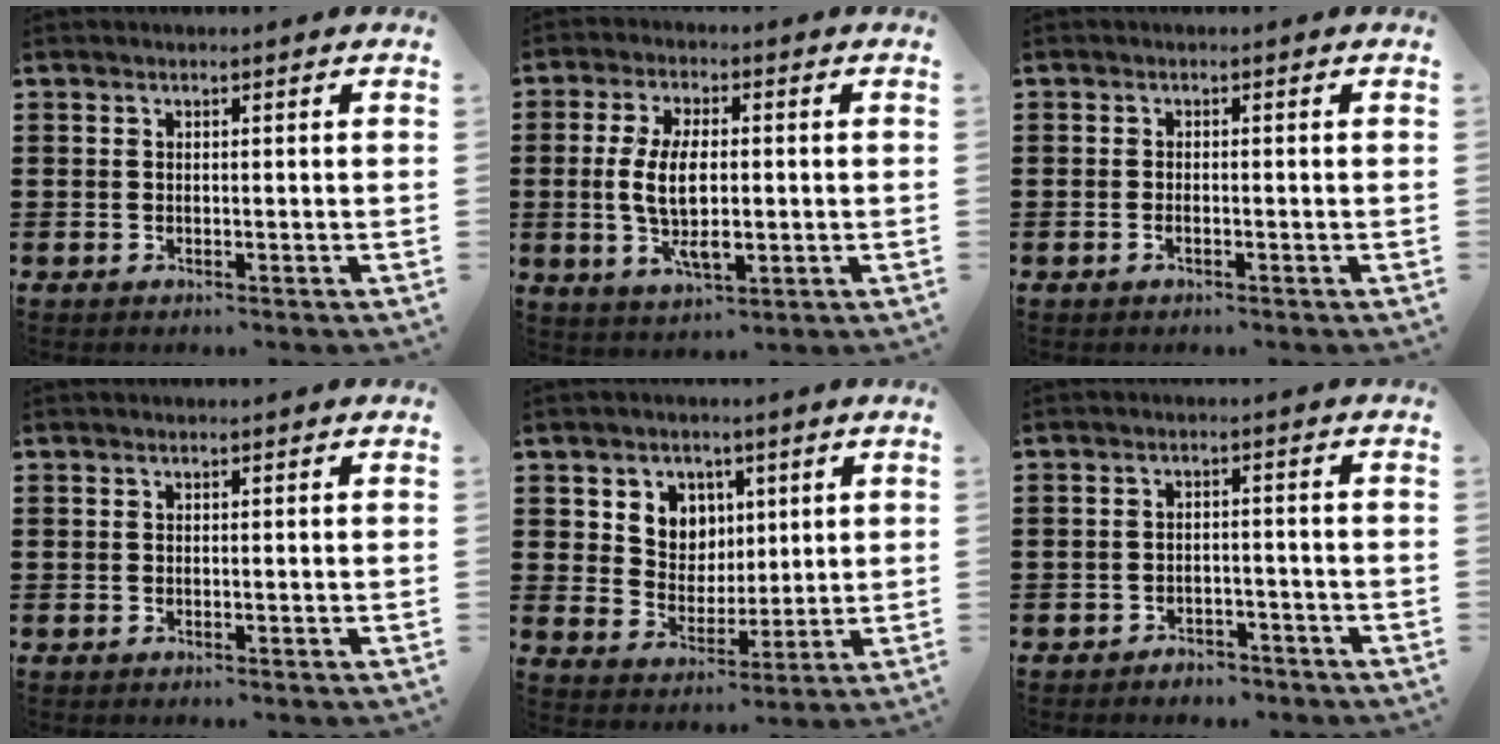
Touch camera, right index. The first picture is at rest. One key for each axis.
{"total": 9.1, "fx": -0.3, "fy": 3.9, "fz": 8.2, "tx": -0.174, "ty": 0.000, "tz": -0.009}
{"total": 0.8, "fx": -0.4, "fy": 0.1, "fz": 0.7, "tx": -0.015, "ty": -0.008, "tz": -0.005}
{"total": 0.0}
{"total": 5.5, "fx": 2.5, "fy": 4.9, "fz": 0.7, "tx": -0.037, "ty": 0.005, "tz": 0.042}
{"total": 2.5, "fx": -2.4, "fy": 0.6, "fz": 0.1, "tx": -0.009, "ty": 0.002, "tz": -0.052}